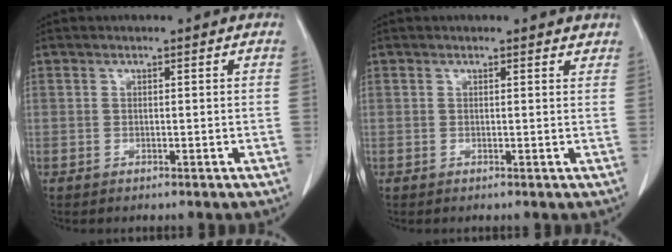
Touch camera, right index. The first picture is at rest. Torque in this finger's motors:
{"motor_torque": [-0.10, 0.08, 0.03, -0.01]}